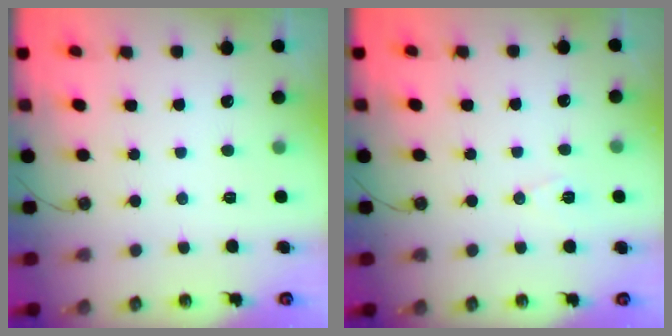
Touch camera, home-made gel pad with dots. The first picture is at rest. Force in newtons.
{"total": 7.2, "press": 5.6, "slide": 4.5}